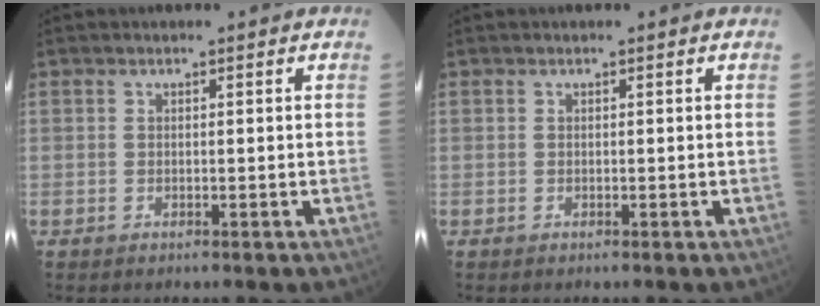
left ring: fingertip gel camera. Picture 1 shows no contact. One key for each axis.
{"total": 0.0}